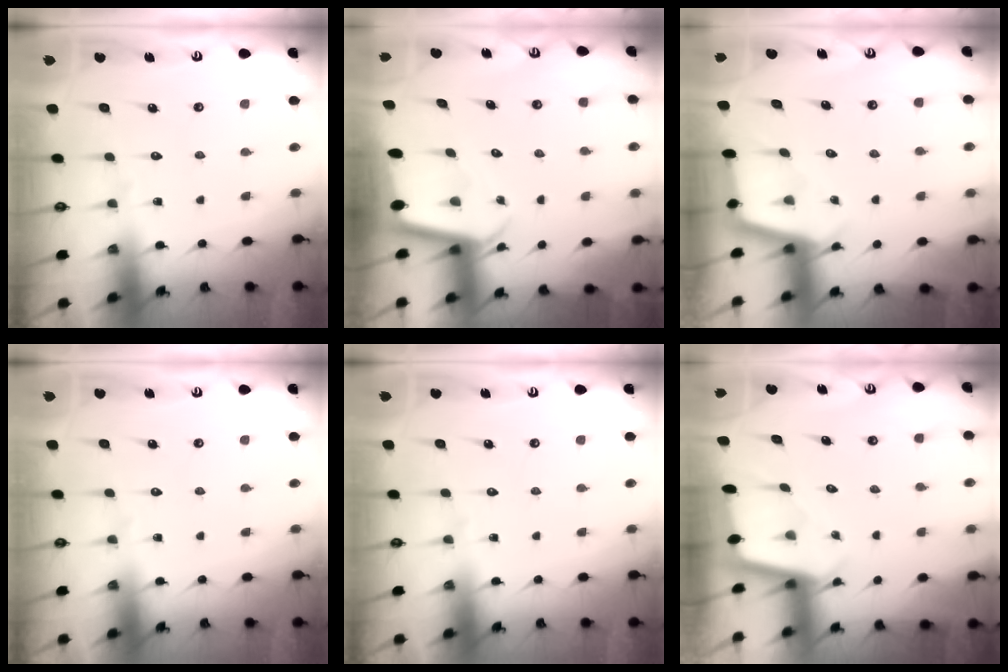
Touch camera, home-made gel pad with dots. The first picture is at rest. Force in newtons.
{"total": 2.3, "press": 2.3, "slide": 0.1}
{"total": 2.9, "press": 2.9, "slide": 0.3}
{"total": 0.0}
{"total": 0.0}
{"total": 1.9, "press": 1.9, "slide": 0.1}